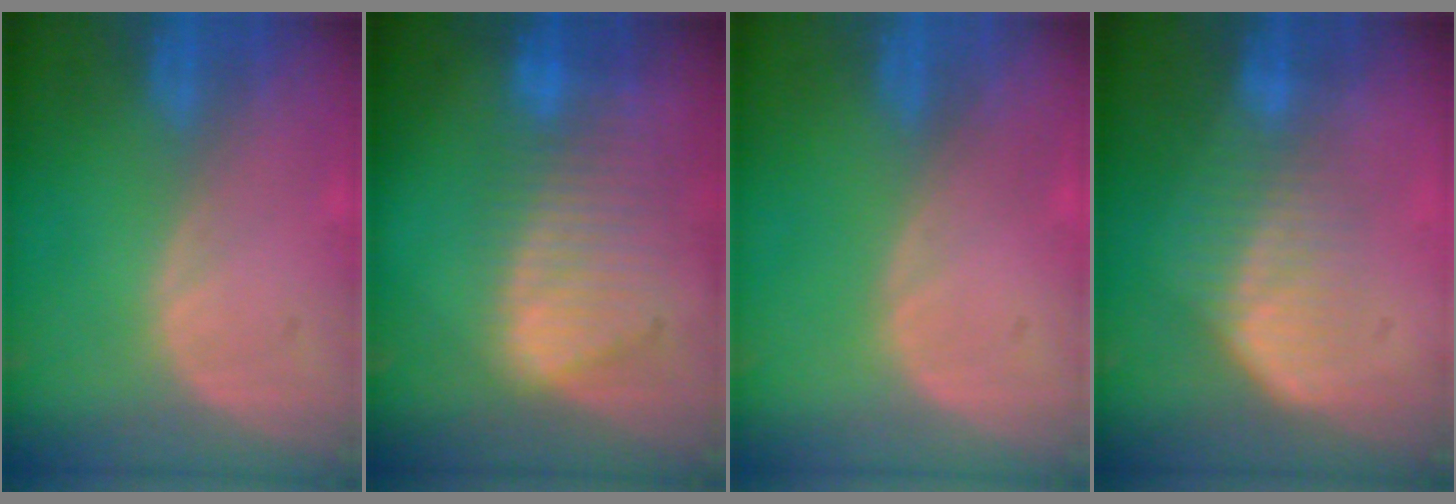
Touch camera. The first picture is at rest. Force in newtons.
{"total": 9.5, "press": 8.2, "slide": 4.6}
{"total": 0.0}
{"total": 6.3, "press": 5.8, "slide": 2.4}